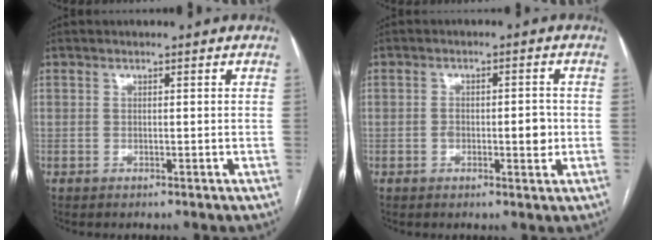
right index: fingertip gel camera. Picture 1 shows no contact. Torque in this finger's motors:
{"motor_torque": [0.78, 0.04, 0.13, 0.05]}